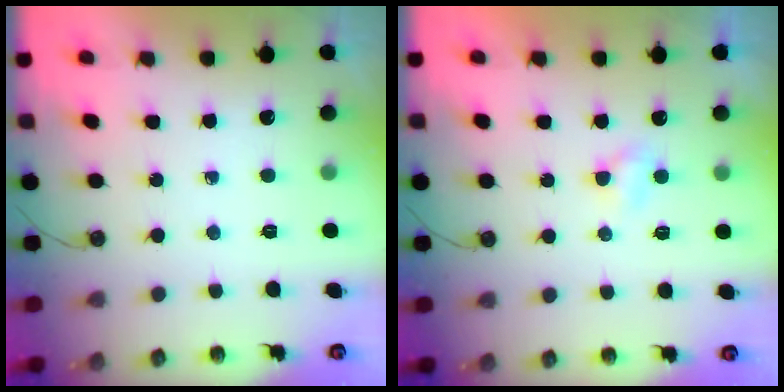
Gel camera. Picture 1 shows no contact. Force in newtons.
{"total": 2.0, "press": 2.0, "slide": 0.3}